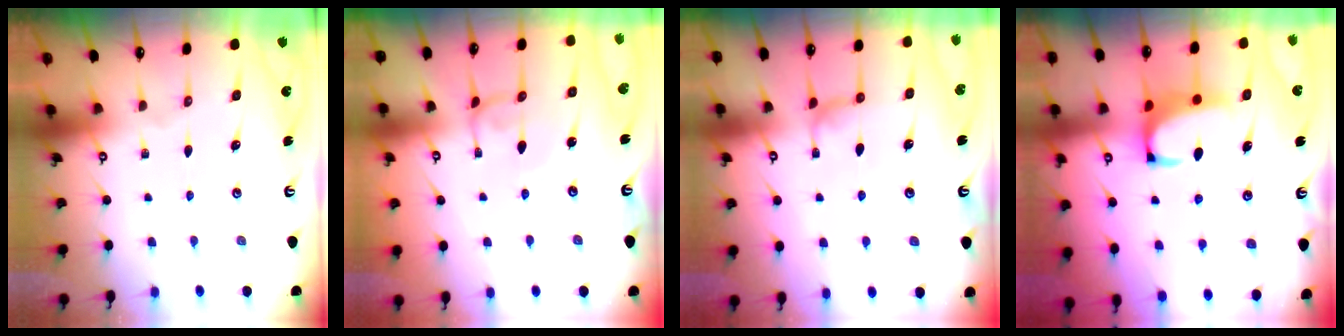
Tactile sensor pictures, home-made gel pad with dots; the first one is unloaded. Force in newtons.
{"total": 2.2, "press": 2.2, "slide": 0.1}
{"total": 1.7, "press": 1.5, "slide": 0.8}
{"total": 2.3, "press": 2.1, "slide": 1.0}